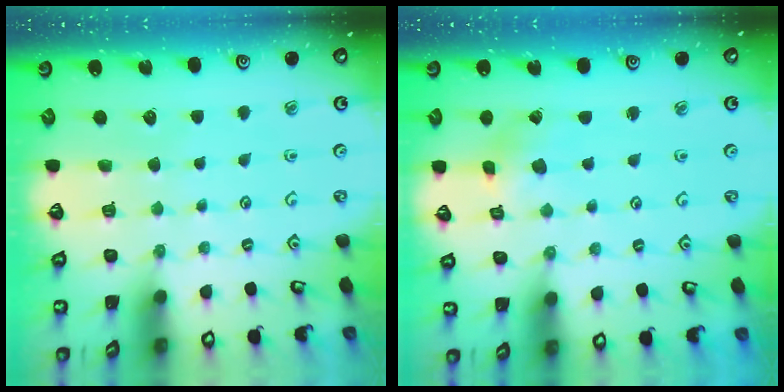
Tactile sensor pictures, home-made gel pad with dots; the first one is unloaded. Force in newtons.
{"total": 1.5, "press": 1.5, "slide": 0.3}